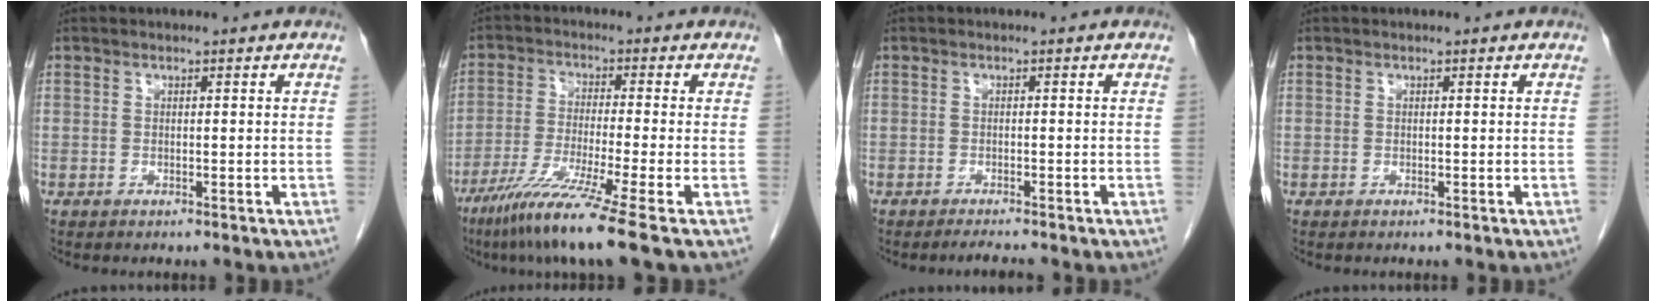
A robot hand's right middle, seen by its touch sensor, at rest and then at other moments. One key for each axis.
{"total": 10.7, "fx": -7.2, "fy": -2.1, "fz": 7.6, "tx": -0.142, "ty": -0.045, "tz": -0.130}
{"total": 1.6, "fx": -1.4, "fy": -0.3, "fz": 0.5, "tx": -0.016, "ty": -0.008, "tz": -0.023}
{"total": 0.0}